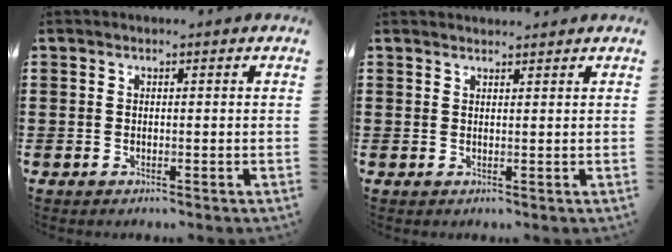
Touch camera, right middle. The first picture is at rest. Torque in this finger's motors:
{"motor_torque": [-0.19, 0.06, -0.08, -0.03]}